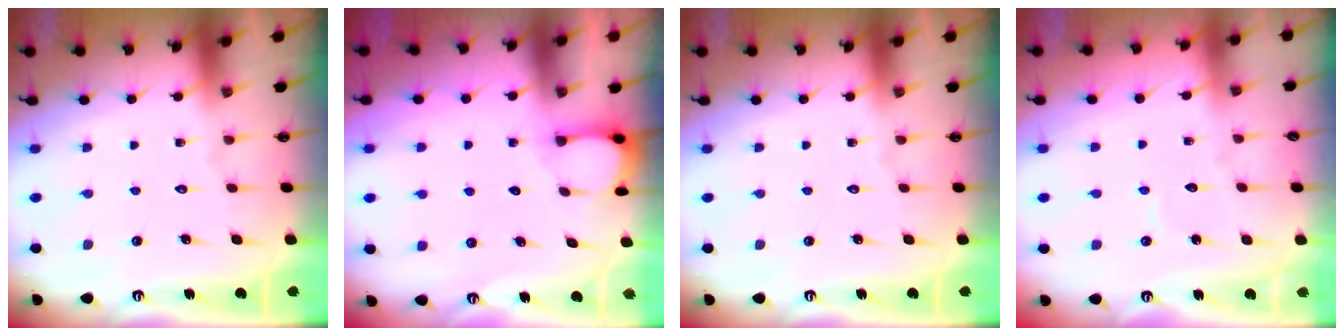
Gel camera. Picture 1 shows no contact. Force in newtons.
{"total": 2.3, "press": 2.2, "slide": 0.4}
{"total": 0.0}
{"total": 3.4, "press": 3.4, "slide": 0.2}